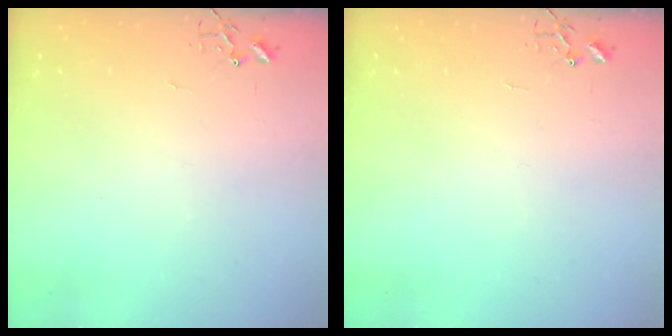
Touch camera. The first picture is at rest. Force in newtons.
{"total": 0.0}